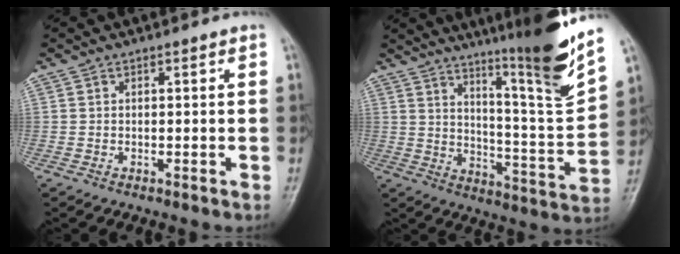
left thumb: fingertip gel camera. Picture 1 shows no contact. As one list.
[{"total": 18.9, "force": [12.7, 0.8, 14.0], "torque": [-0.187, -0.077, 0.197]}]